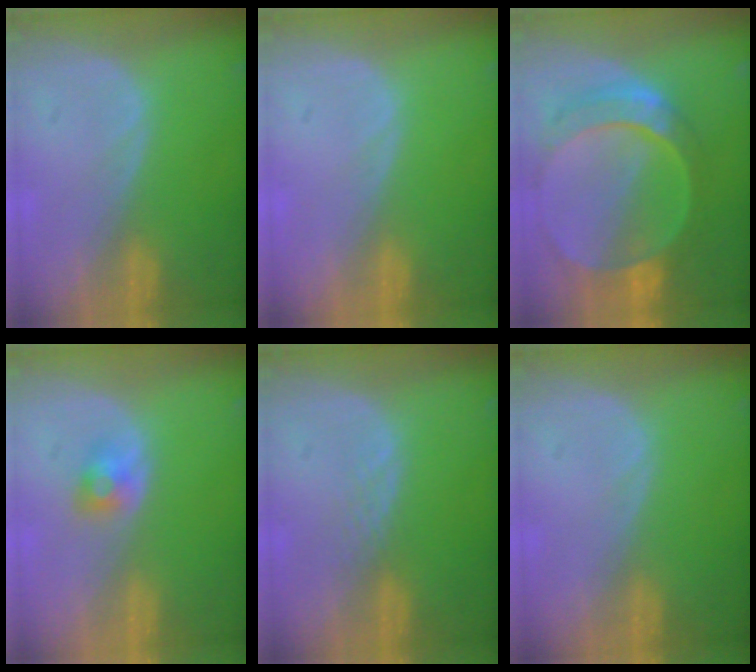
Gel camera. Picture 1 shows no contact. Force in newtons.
{"total": 0.0}
{"total": 9.7, "press": 8.3, "slide": 4.9}
{"total": 2.7, "press": 2.4, "slide": 1.1}
{"total": 1.3, "press": 1.2, "slide": 0.1}
{"total": 0.0}